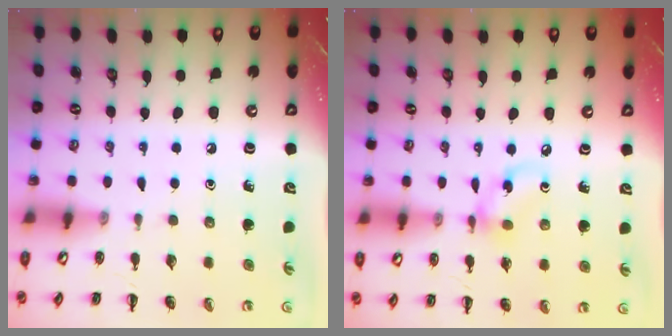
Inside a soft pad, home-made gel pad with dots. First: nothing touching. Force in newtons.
{"total": 7.4, "press": 7.4, "slide": 0.9}